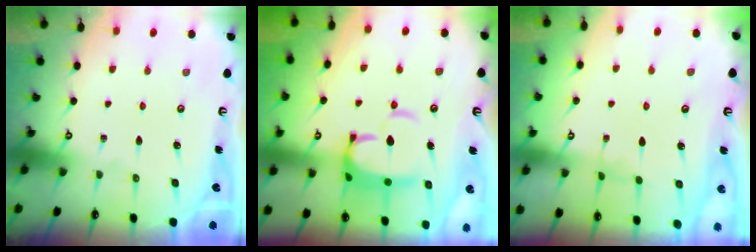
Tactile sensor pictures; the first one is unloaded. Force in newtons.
{"total": 8.3, "press": 8.2, "slide": 1.2}
{"total": 2.6, "press": 2.6, "slide": 0.2}